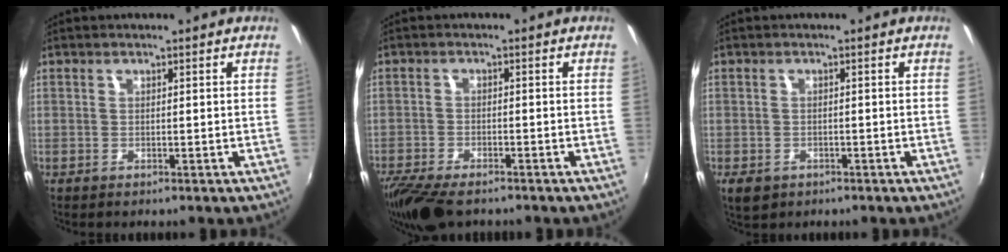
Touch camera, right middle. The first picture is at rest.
{"total": 10.2, "force": [-8.1, 3.1, 5.3], "torque": [-0.129, -0.039, -0.146]}
{"total": 3.8, "force": [-2.0, 2.6, 1.8], "torque": [-0.040, -0.009, -0.029]}